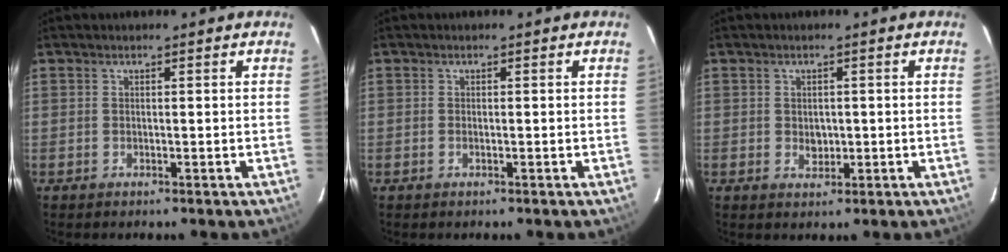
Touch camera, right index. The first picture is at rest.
{"total": 0.5, "force": [-0.3, 0.2, 0.4], "torque": [-0.006, 0.002, -0.007]}
{"total": 2.4, "force": [-0.3, 2.0, 1.3], "torque": [-0.019, 0.003, -0.002]}